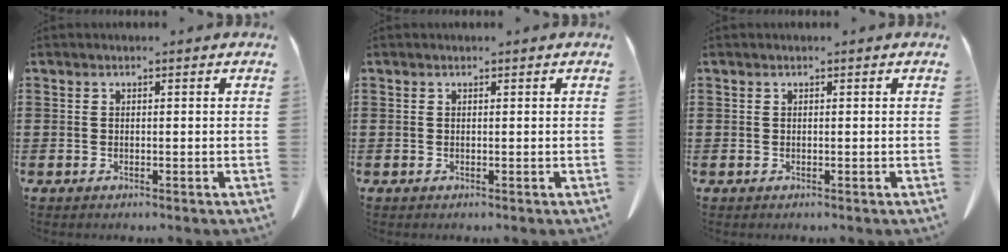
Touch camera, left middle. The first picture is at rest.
{"total": 0.0}
{"total": 0.0}